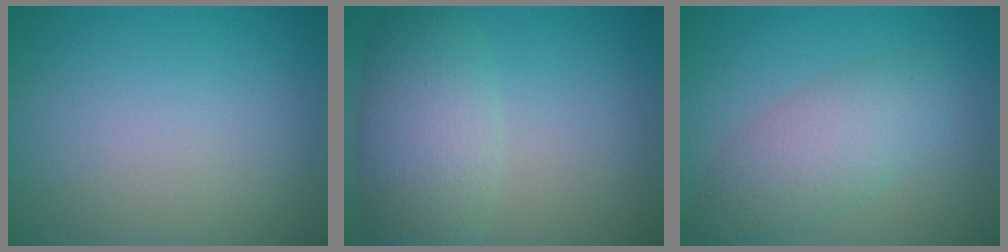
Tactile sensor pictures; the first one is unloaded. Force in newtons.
{"total": 4.4, "press": 4.4, "slide": 0.3}
{"total": 4.4, "press": 4.4, "slide": 0.2}